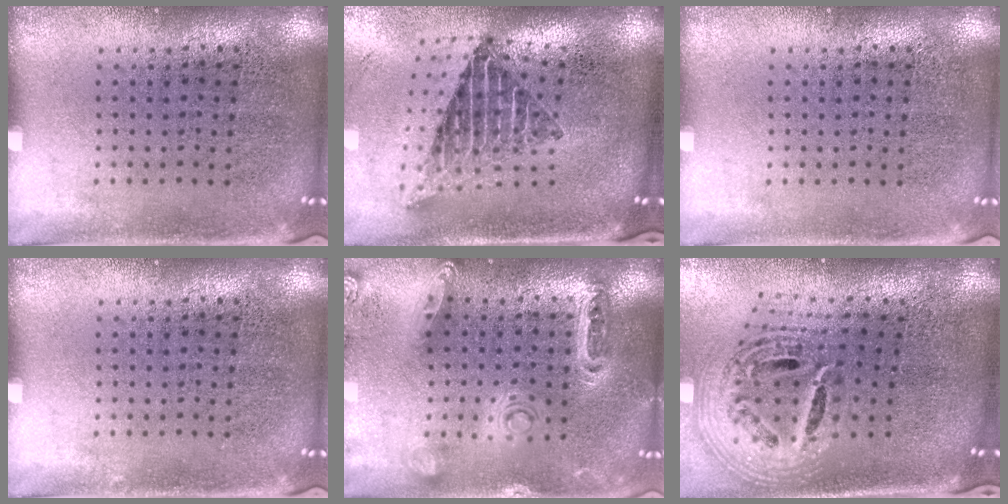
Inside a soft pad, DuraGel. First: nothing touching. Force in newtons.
{"total": 2.2, "press": 1.6, "slide": 1.6}
{"total": 0.0}
{"total": 0.0}
{"total": 1.3, "press": 1.3, "slide": 0.4}
{"total": 2.8, "press": 1.9, "slide": 2.0}